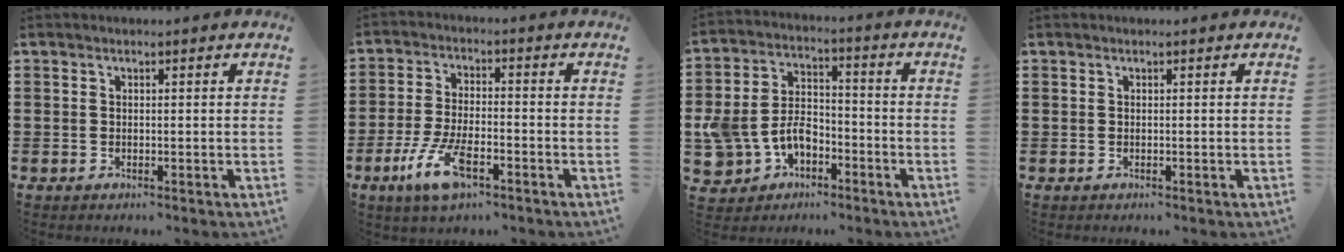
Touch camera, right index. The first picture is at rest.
{"total": 8.4, "force": [-4.1, 3.0, 6.6], "torque": [-0.149, -0.009, -0.076]}
{"total": 7.6, "force": [-3.3, 5.6, 4.0], "torque": [-0.116, 0.014, -0.067]}
{"total": 0.0}